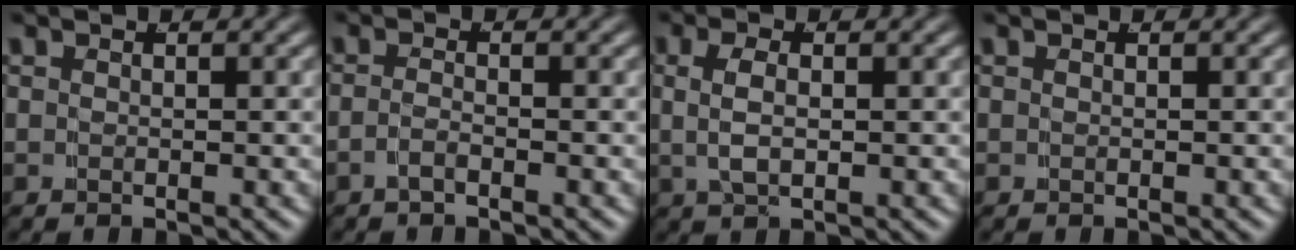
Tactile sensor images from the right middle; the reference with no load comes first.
{"total": 1.5, "force": [-1.3, 0.2, 0.8], "torque": [-0.021, -0.007, -0.027]}
{"total": 3.2, "force": [0.5, 1.8, 2.6], "torque": [-0.054, 0.005, 0.007]}
{"total": 0.0}